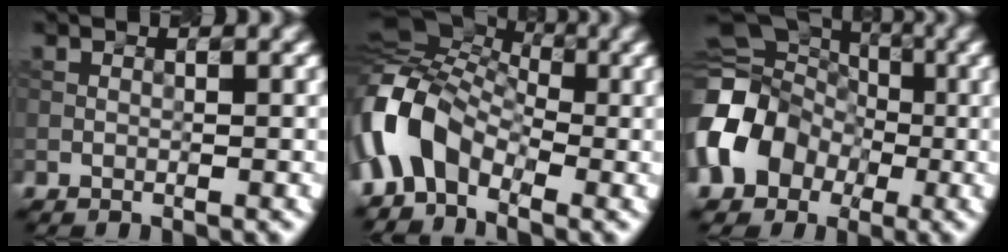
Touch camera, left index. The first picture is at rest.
{"total": 7.5, "force": [-2.8, 5.0, 4.8], "torque": [-0.092, 0.010, -0.073]}
{"total": 11.1, "force": [-2.3, 9.4, 5.4], "torque": [-0.098, -0.004, -0.065]}